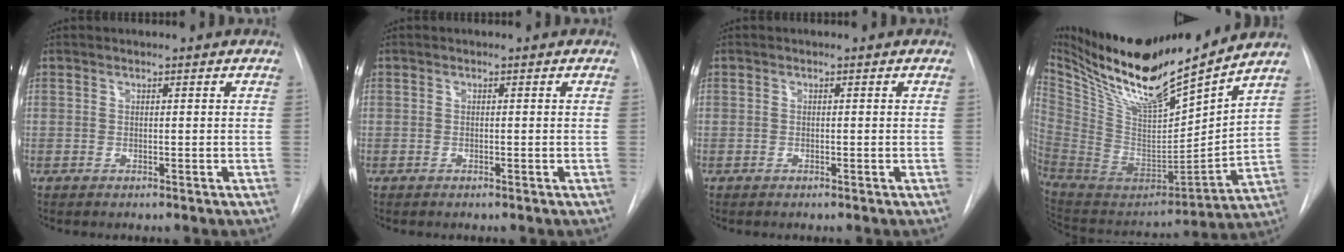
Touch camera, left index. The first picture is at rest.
{"total": 0.0}
{"total": 0.0}
{"total": 24.8, "force": [20.5, 2.5, 13.8], "torque": [-0.255, -0.020, 0.365]}